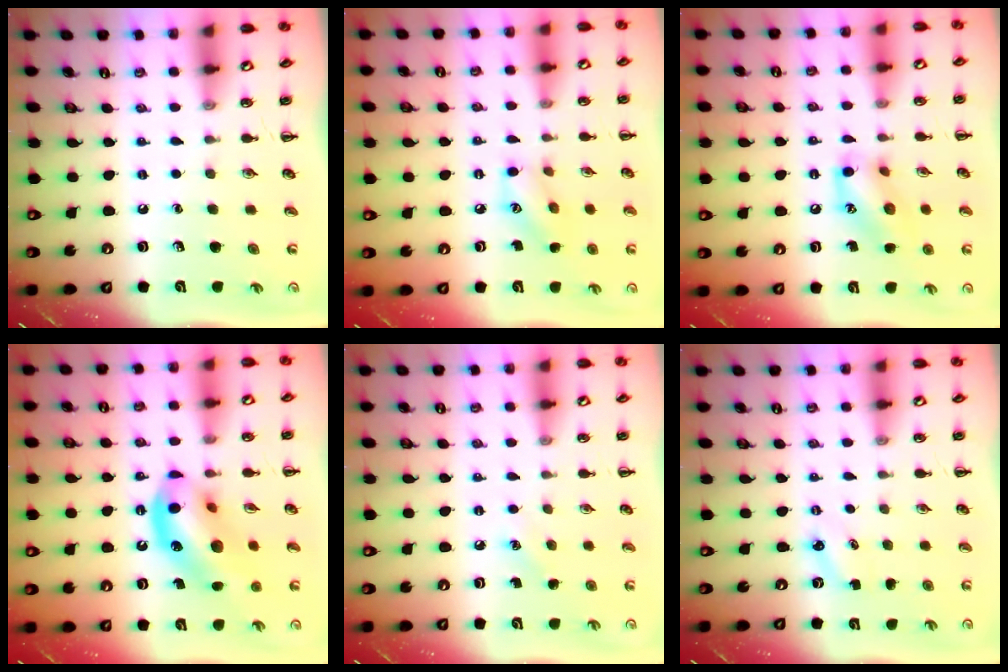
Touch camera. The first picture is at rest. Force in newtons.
{"total": 8.0, "press": 8.0, "slide": 0.3}
{"total": 12.4, "press": 12.4, "slide": 0.8}
{"total": 15.5, "press": 15.1, "slide": 3.4}
{"total": 5.2, "press": 5.0, "slide": 1.3}
{"total": 2.9, "press": 2.7, "slide": 0.8}